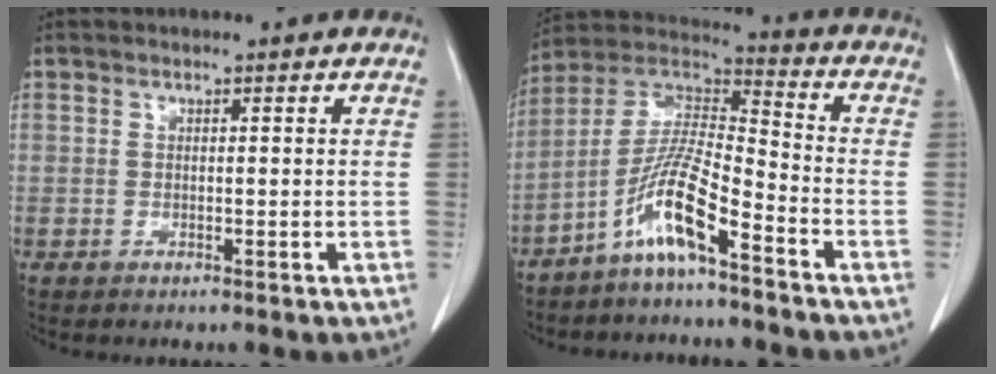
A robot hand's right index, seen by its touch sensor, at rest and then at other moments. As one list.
[{"total": 10.7, "force": [-6.5, 0.9, 8.5], "torque": [-0.174, 0.006, -0.132]}]